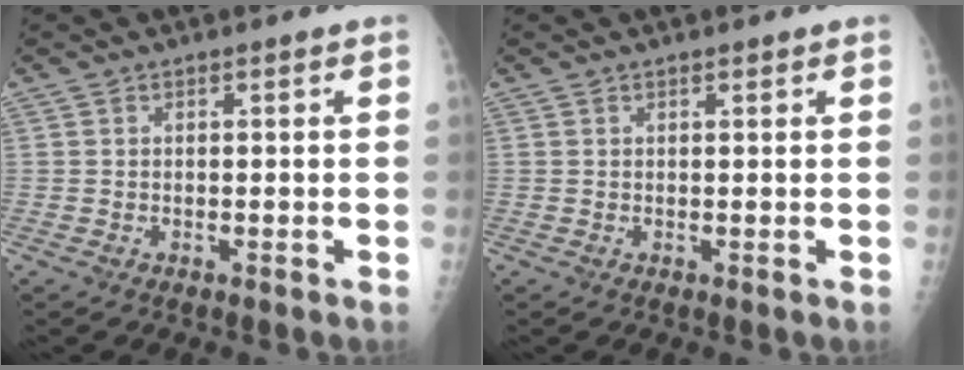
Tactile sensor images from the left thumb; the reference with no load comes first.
{"total": 0.6, "force": [0.4, 0.2, 0.3], "torque": [-0.008, -0.003, 0.007]}